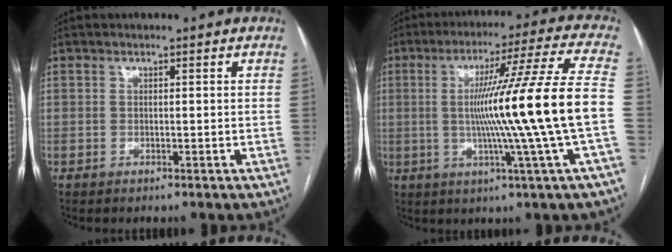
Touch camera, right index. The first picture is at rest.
{"total": 18.1, "force": [-1.6, -3.1, 17.8], "torque": [-0.274, -0.006, -0.035]}